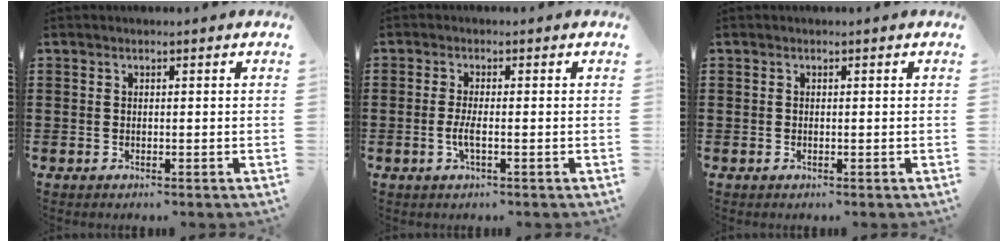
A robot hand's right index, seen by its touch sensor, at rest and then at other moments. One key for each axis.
{"total": 2.7, "fx": -0.8, "fy": 0.4, "fz": 2.6, "tx": -0.060, "ty": -0.007, "tz": -0.020}
{"total": 0.0}